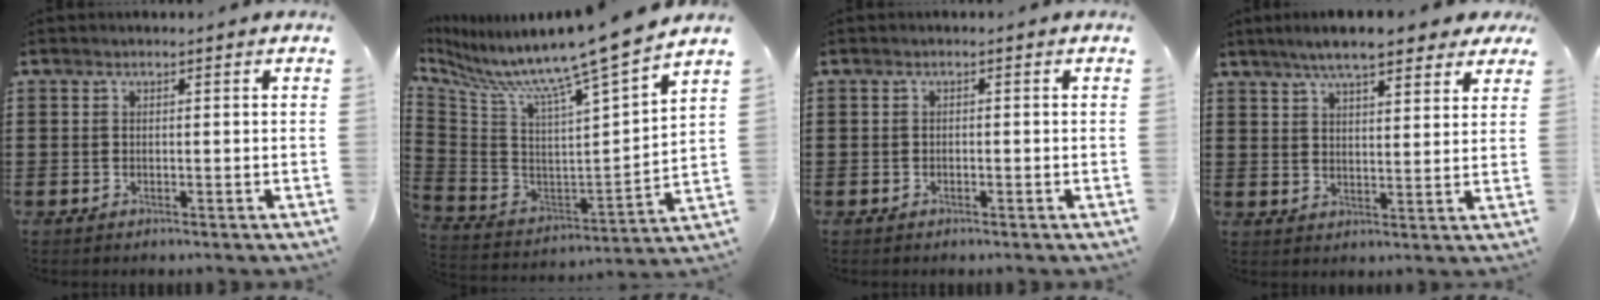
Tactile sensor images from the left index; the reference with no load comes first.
{"total": 10.6, "force": [9.3, -2.2, 4.5], "torque": [-0.111, -0.092, 0.139]}
{"total": 0.7, "force": [-0.6, 0.2, 0.2], "torque": [-0.009, -0.003, -0.012]}
{"total": 7.4, "force": [6.2, 1.3, 3.9], "torque": [-0.086, -0.008, 0.111]}